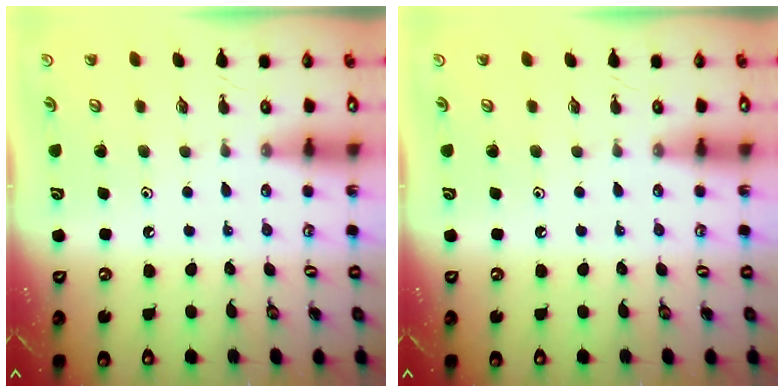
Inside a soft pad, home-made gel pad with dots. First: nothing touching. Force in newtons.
{"total": 0.0}